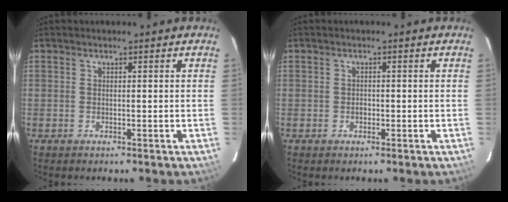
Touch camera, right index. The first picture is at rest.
{"total": 0.8, "force": [-0.1, 0.8, 0.2], "torque": [-0.003, 0.001, 0.000]}